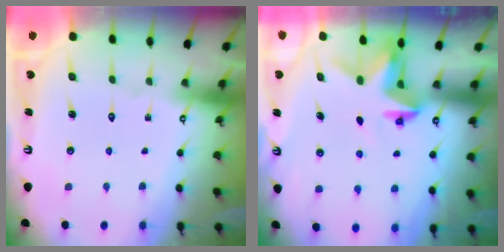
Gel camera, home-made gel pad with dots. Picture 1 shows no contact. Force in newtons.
{"total": 3.0, "press": 3.0, "slide": 0.0}